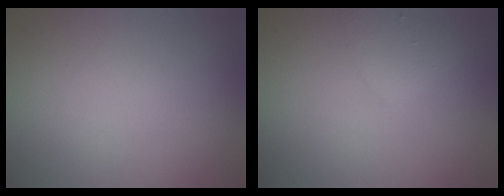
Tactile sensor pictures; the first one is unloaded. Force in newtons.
{"total": 1.7, "press": 1.6, "slide": 0.1}